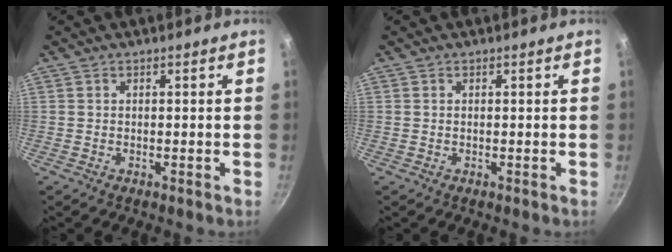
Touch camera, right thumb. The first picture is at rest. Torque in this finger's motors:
{"motor_torque": [-0.14, 0.05, 0.22, -0.04, 0.01]}